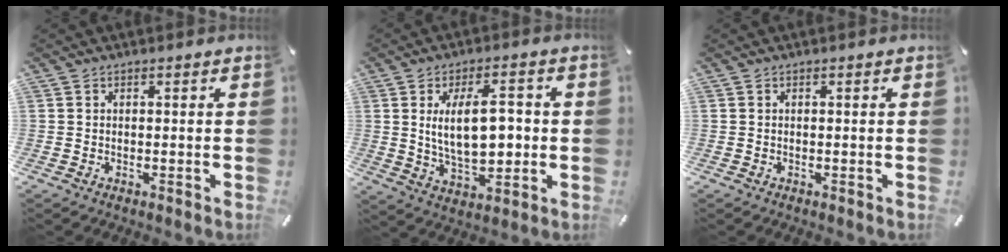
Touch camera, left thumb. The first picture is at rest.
{"total": 12.7, "force": [1.4, 6.7, 10.7], "torque": [-0.169, 0.000, 0.020]}
{"total": 0.0}